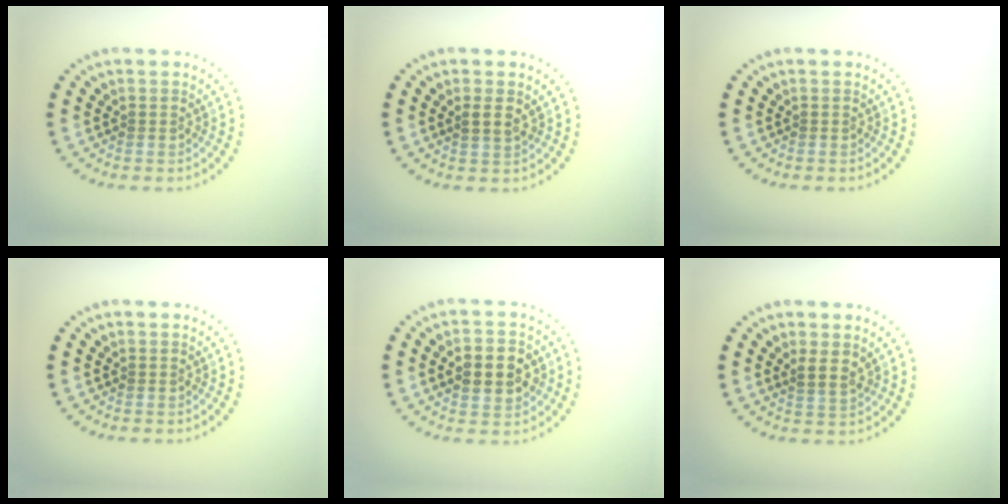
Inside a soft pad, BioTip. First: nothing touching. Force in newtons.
{"total": 1.0, "press": 0.9, "slide": 0.5}
{"total": 0.0}
{"total": 0.0}
{"total": 4.6, "press": 4.6, "slide": 0.1}
{"total": 1.7, "press": 1.3, "slide": 1.1}